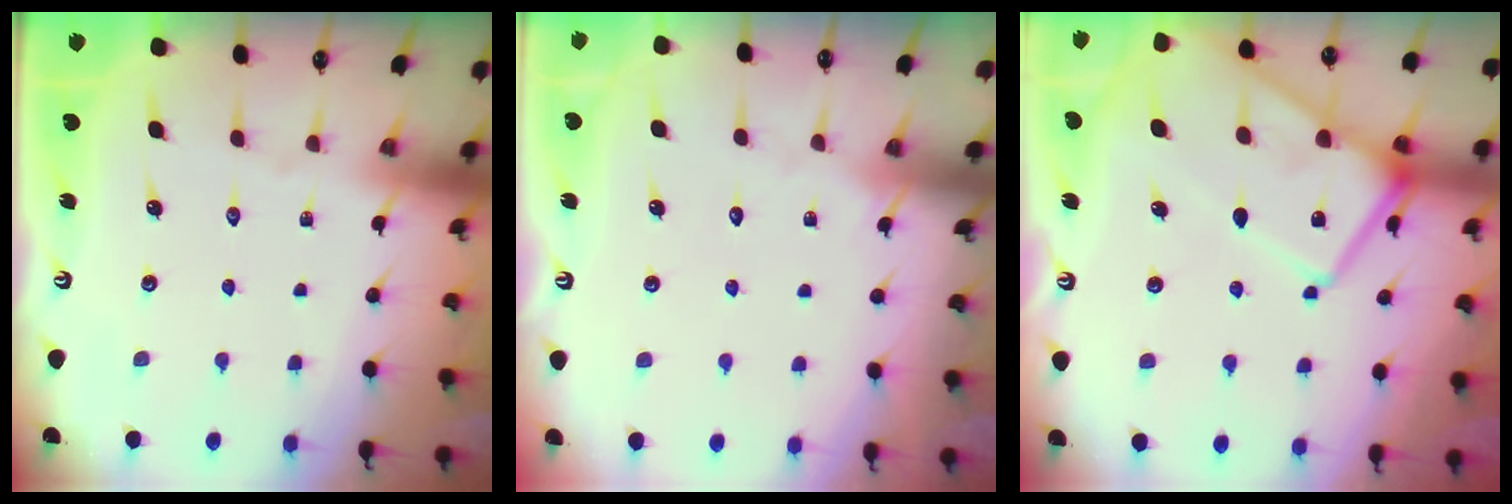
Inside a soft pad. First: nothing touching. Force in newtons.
{"total": 3.0, "press": 3.0, "slide": 0.4}
{"total": 15.5, "press": 15.4, "slide": 1.2}